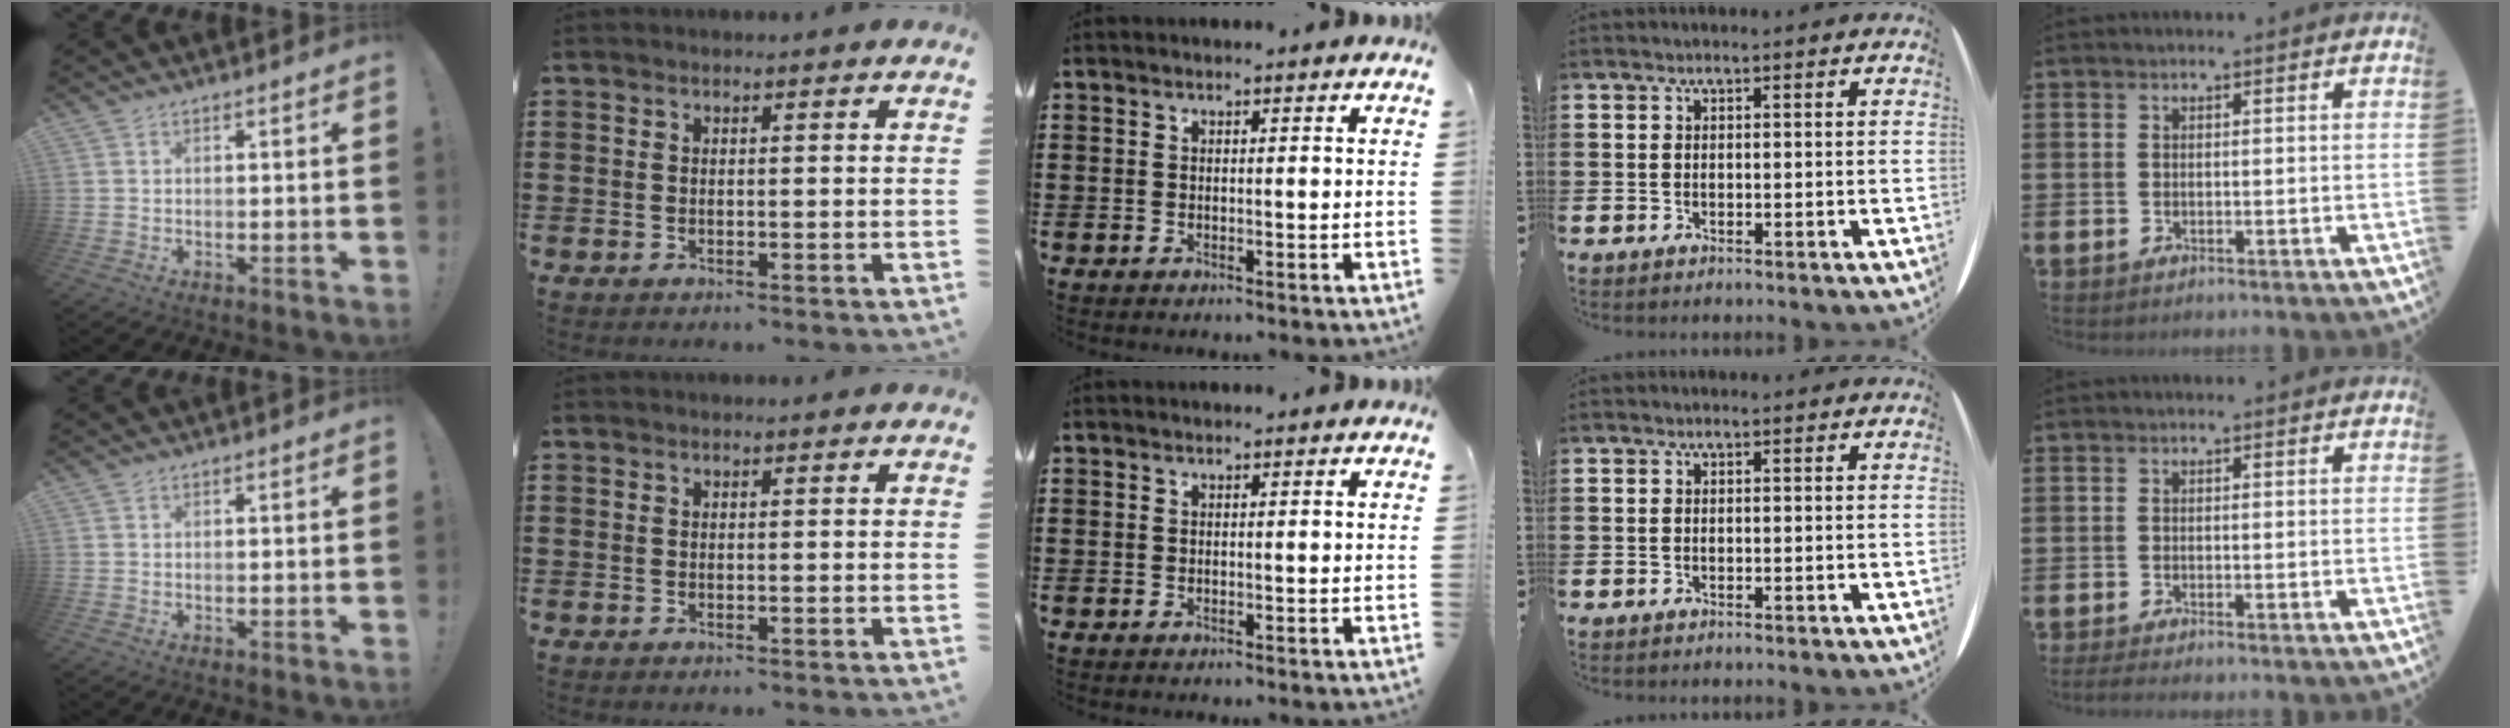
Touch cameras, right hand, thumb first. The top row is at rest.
{}